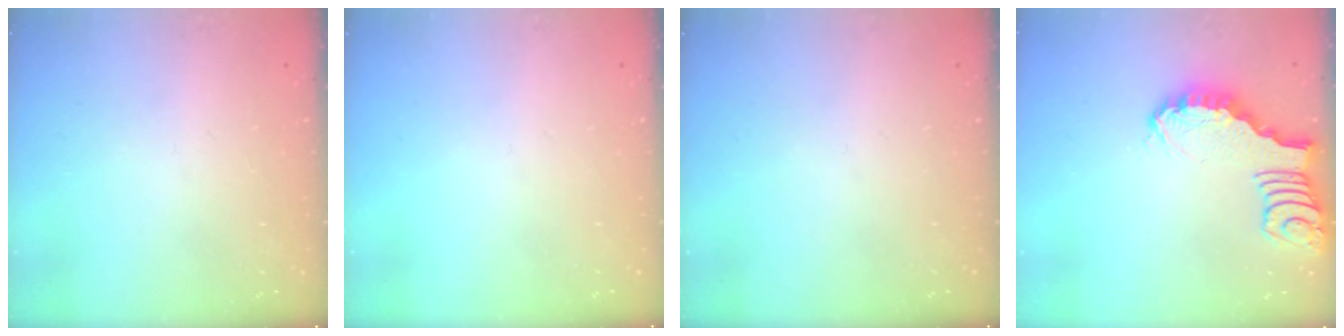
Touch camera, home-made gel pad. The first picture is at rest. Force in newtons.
{"total": 0.0}
{"total": 0.0}
{"total": 2.5, "press": 2.5, "slide": 0.2}